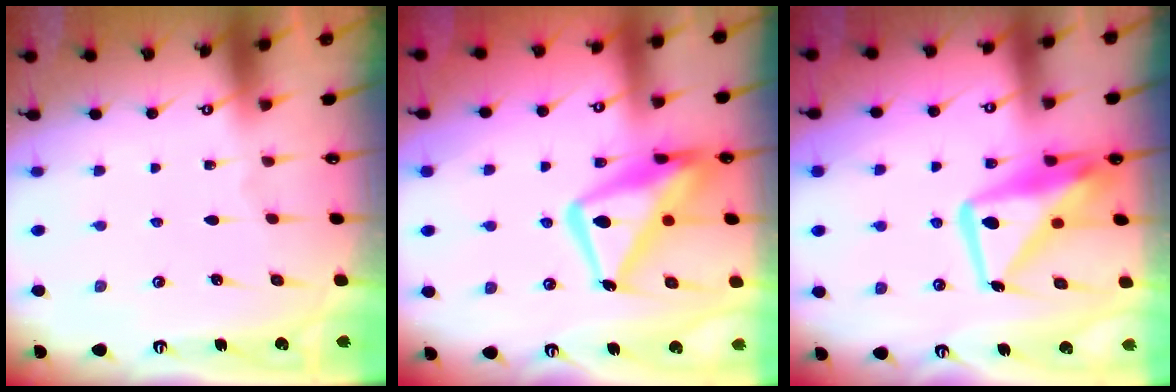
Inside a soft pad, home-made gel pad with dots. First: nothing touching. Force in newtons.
{"total": 17.3, "press": 17.2, "slide": 1.9}
{"total": 15.9, "press": 15.8, "slide": 1.5}